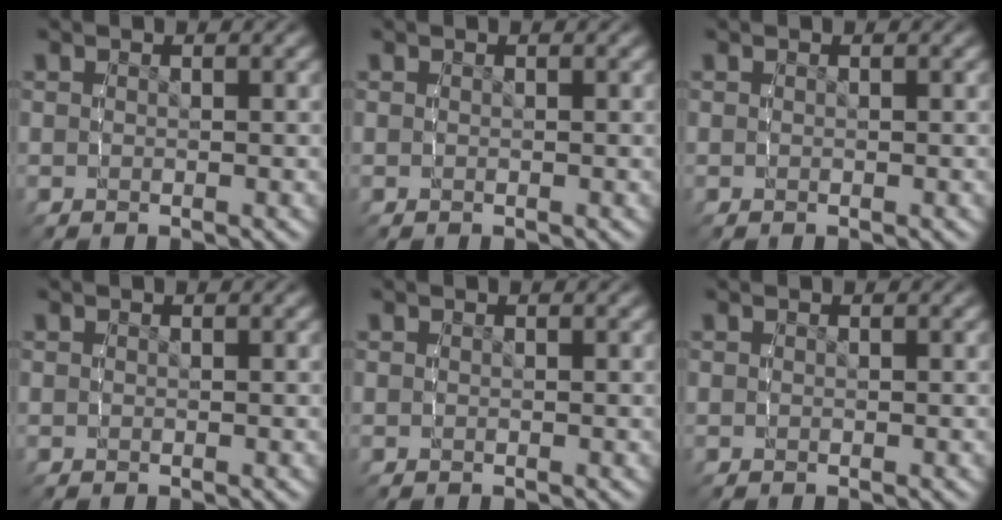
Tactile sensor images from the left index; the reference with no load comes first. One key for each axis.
{"total": 0.0}
{"total": 0.0}
{"total": 0.0}
{"total": 0.0}
{"total": 0.0}